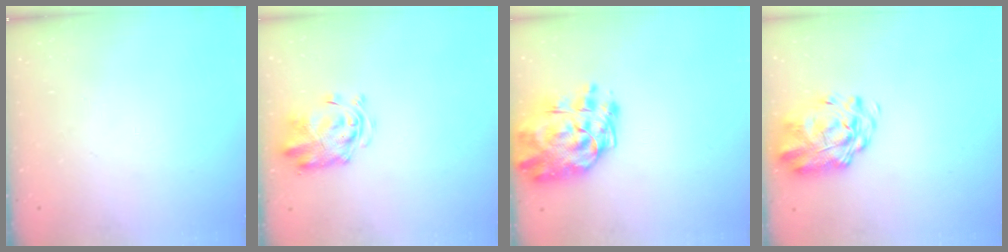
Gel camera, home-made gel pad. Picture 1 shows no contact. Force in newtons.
{"total": 3.0, "press": 2.9, "slide": 0.6}
{"total": 15.2, "press": 14.2, "slide": 5.3}
{"total": 3.2, "press": 2.8, "slide": 1.6}